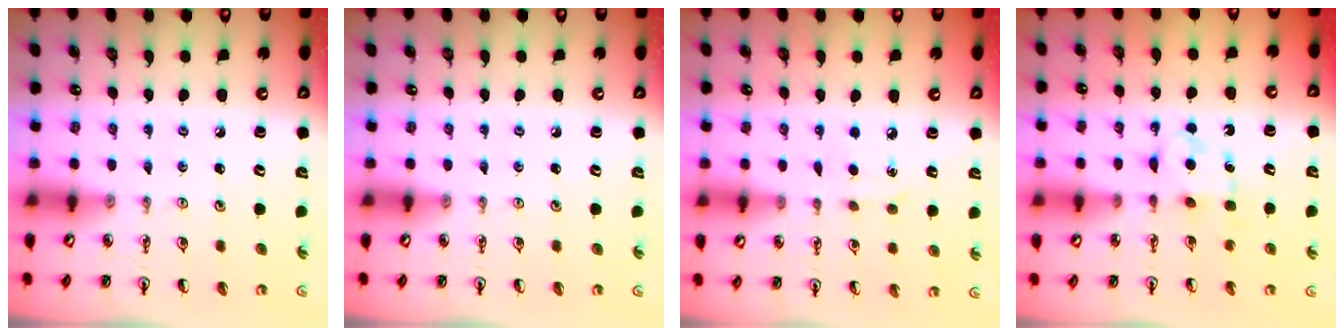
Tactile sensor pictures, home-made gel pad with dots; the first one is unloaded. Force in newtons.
{"total": 0.0}
{"total": 6.5, "press": 6.5, "slide": 0.8}
{"total": 6.3, "press": 6.3, "slide": 0.5}